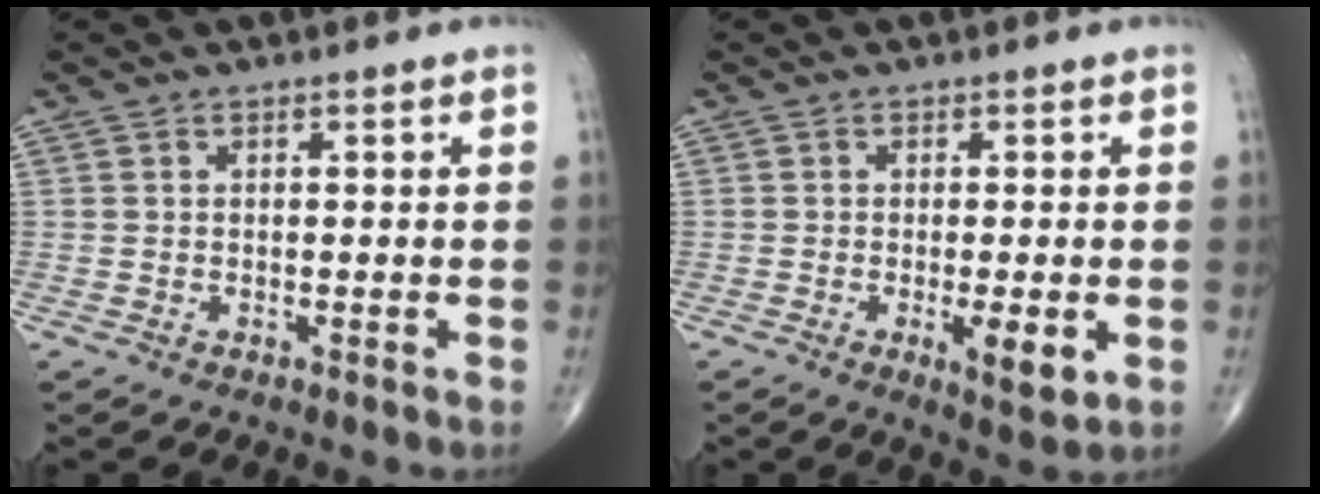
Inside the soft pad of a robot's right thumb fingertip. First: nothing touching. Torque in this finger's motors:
{"motor_torque": [1.07, 0.87, -0.12, -0.12, 0.18]}